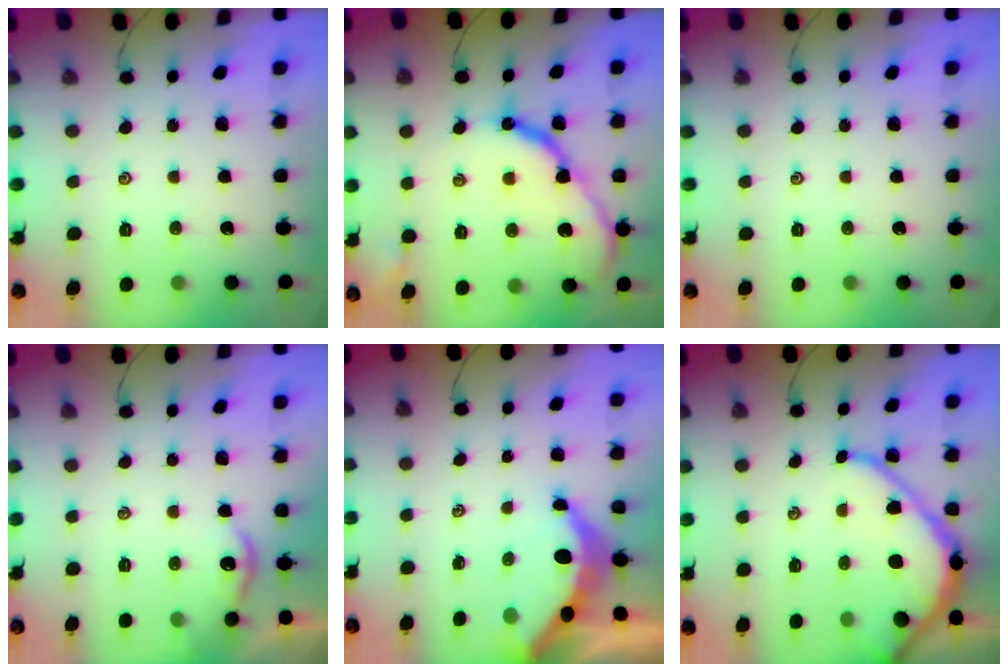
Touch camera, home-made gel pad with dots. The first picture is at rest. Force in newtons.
{"total": 13.7, "press": 13.6, "slide": 0.5}
{"total": 0.0}
{"total": 2.5, "press": 2.5, "slide": 0.3}
{"total": 5.4, "press": 5.4, "slide": 0.6}
{"total": 10.3, "press": 10.2, "slide": 1.1}